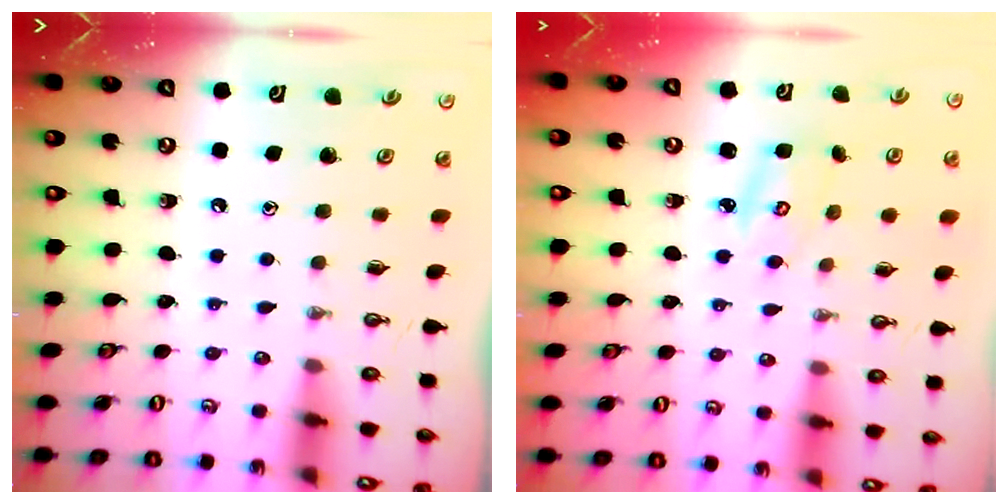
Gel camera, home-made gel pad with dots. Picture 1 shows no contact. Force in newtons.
{"total": 3.4, "press": 3.4, "slide": 0.2}